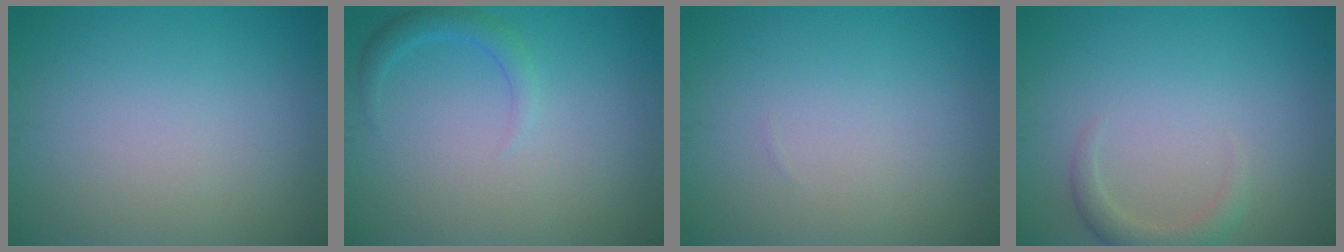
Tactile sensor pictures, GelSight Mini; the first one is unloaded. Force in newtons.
{"total": 1.6, "press": 1.6, "slide": 0.1}
{"total": 0.0}
{"total": 2.0, "press": 2.0, "slide": 0.3}